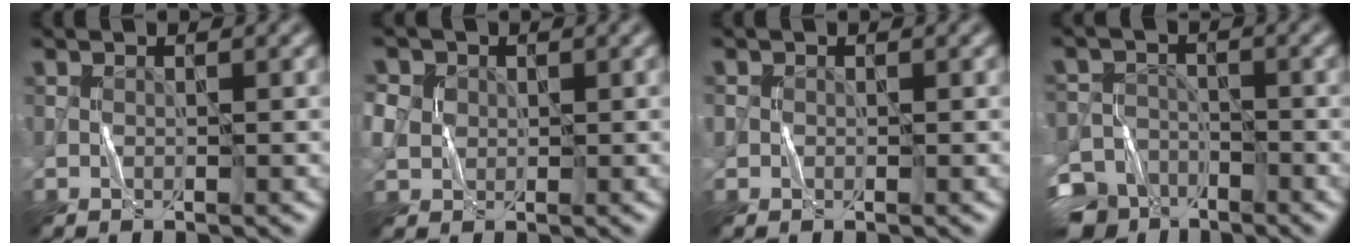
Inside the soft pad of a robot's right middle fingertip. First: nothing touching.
{"total": 4.0, "force": [0.7, 3.5, 1.8], "torque": [-0.059, 0.021, 0.009]}
{"total": 0.6, "force": [0.0, 0.6, -0.1], "torque": [0.005, 0.001, -0.007]}
{"total": 8.3, "force": [-6.6, 4.7, 1.7], "torque": [-0.032, -0.017, -0.113]}